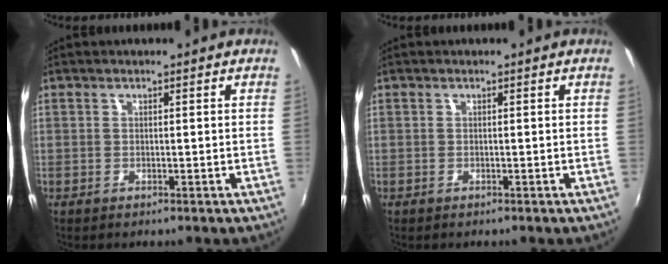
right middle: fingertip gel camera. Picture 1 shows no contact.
{"total": 0.0}